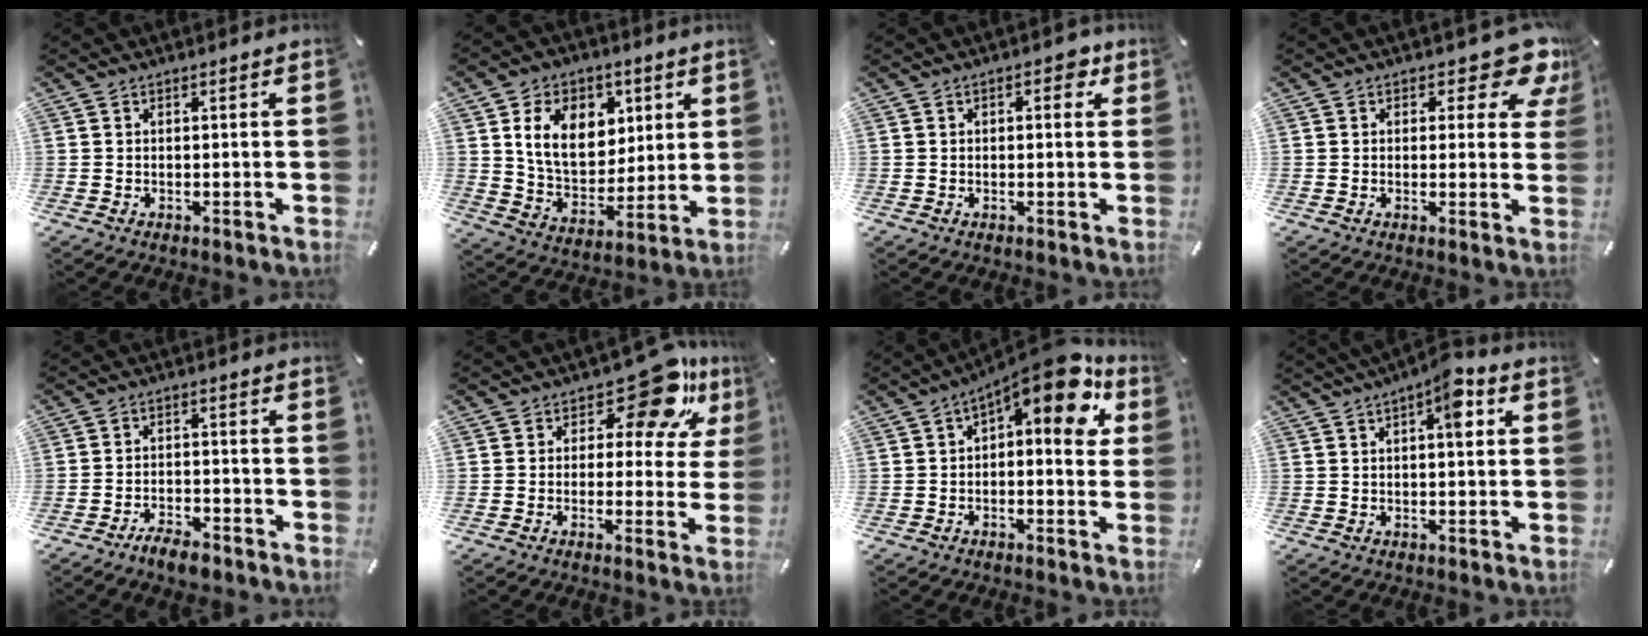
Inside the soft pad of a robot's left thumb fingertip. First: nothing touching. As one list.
[{"total": 14.7, "force": [5.3, 11.1, 8.1], "torque": [-0.131, -0.008, 0.101]}, {"total": 3.2, "force": [0.6, 2.1, 2.3], "torque": [-0.024, 0.003, 0.002]}, {"total": 9.5, "force": [6.0, 4.1, 6.2], "torque": [-0.060, -0.040, 0.097]}, {"total": 5.0, "force": [-4.3, 1.6, 1.9], "torque": [-0.030, 0.022, -0.080]}, {"total": 13.8, "force": [8.3, 6.6, 8.9], "torque": [-0.123, -0.050, 0.139]}, {"total": 12.9, "force": [6.4, 5.2, 9.9], "torque": [-0.130, -0.049, 0.101]}, {"total": 7.4, "force": [2.8, 2.8, 6.3], "torque": [-0.085, -0.005, 0.039]}]